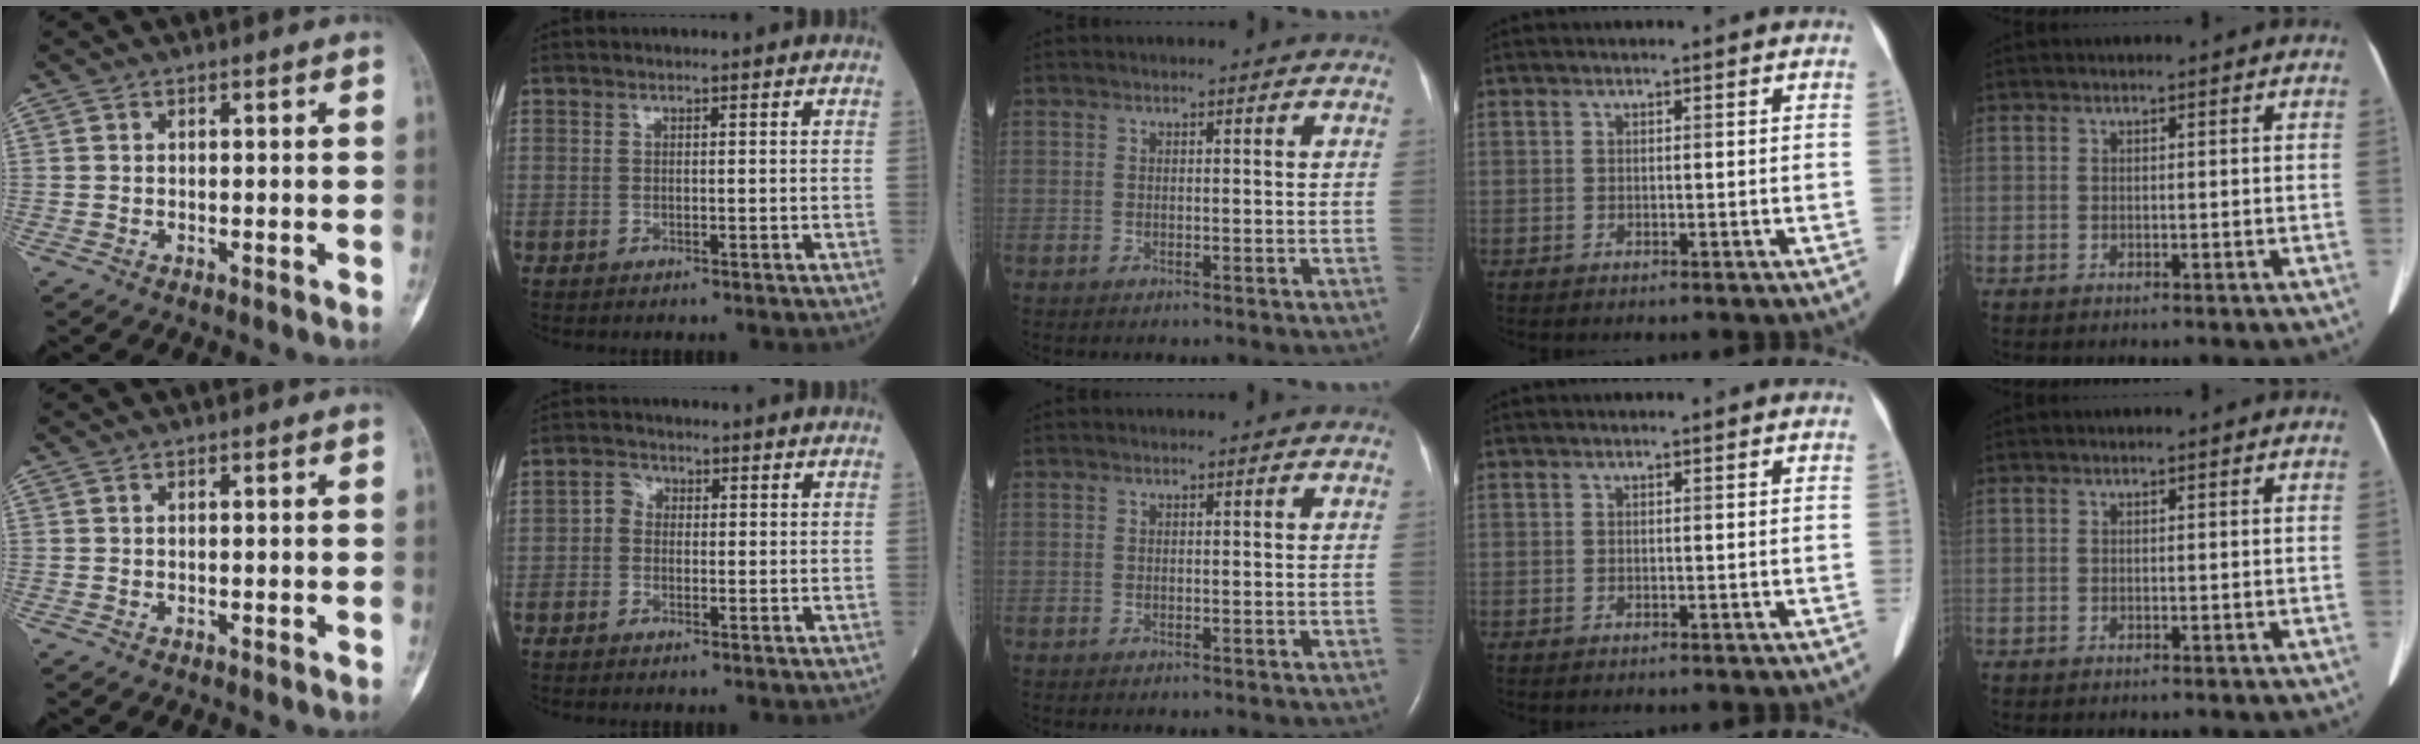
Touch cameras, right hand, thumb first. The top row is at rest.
{"index": {"total": 1.9, "force": [-0.2, 1.7, 0.9], "torque": [-0.011, 0.005, -0.010]}}